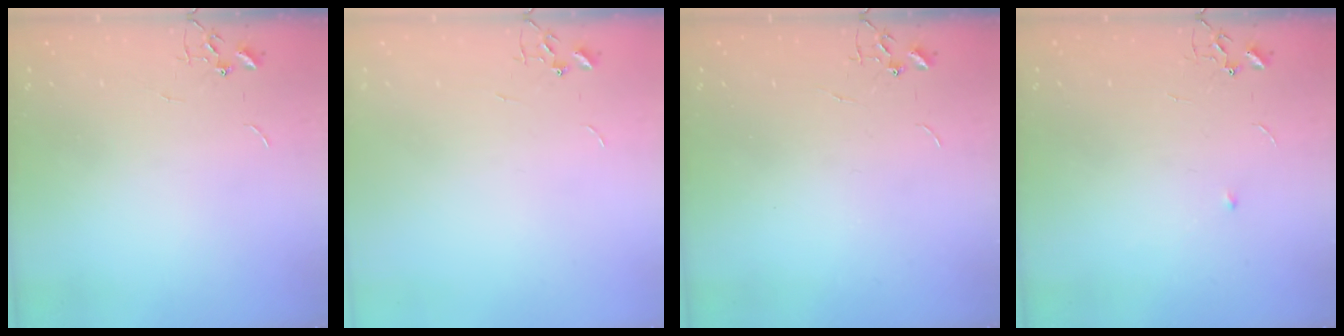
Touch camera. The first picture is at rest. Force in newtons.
{"total": 0.0}
{"total": 0.0}
{"total": 3.3, "press": 3.3, "slide": 0.5}